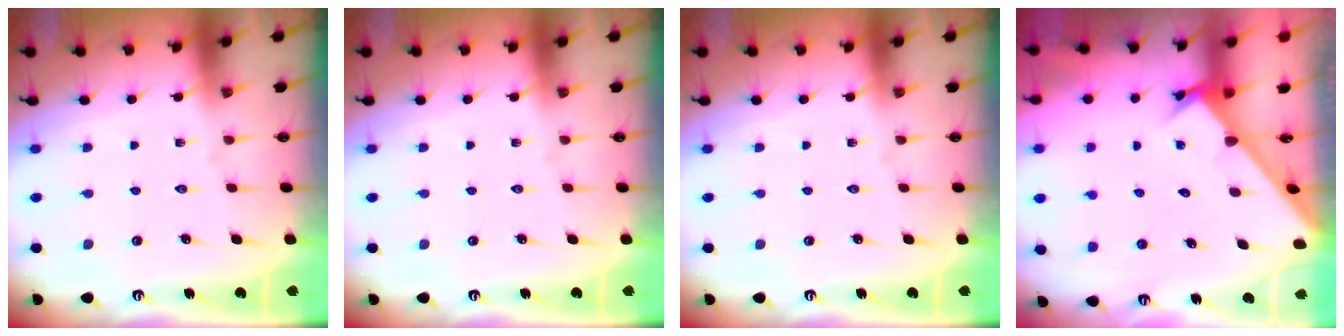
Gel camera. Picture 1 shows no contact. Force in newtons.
{"total": 0.0}
{"total": 0.0}
{"total": 2.4, "press": 2.4, "slide": 0.1}